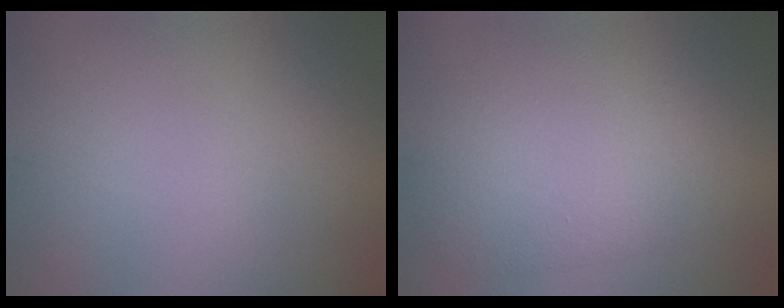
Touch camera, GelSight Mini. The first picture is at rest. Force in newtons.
{"total": 5.5, "press": 5.5, "slide": 0.2}